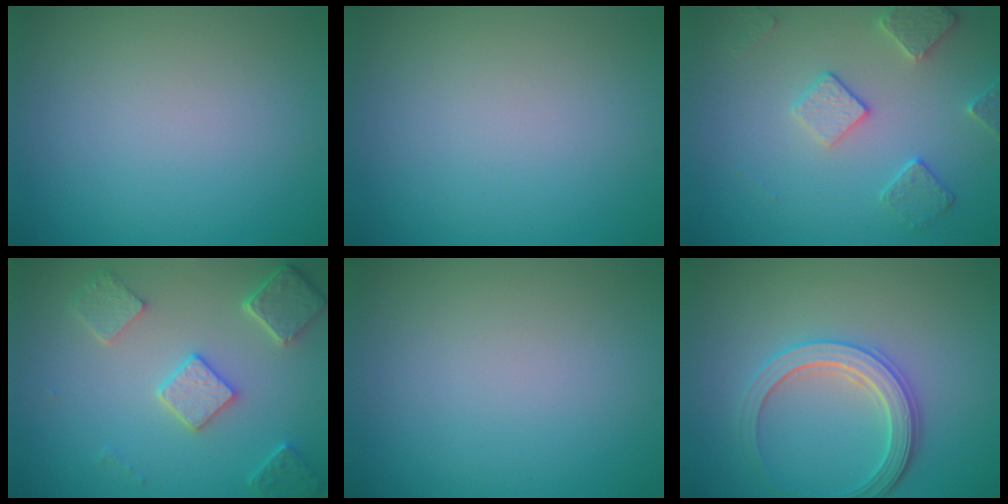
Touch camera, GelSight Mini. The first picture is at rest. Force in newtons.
{"total": 0.0}
{"total": 2.9, "press": 2.9, "slide": 0.1}
{"total": 4.7, "press": 3.9, "slide": 2.8}
{"total": 0.0}
{"total": 3.5, "press": 3.3, "slide": 1.4}